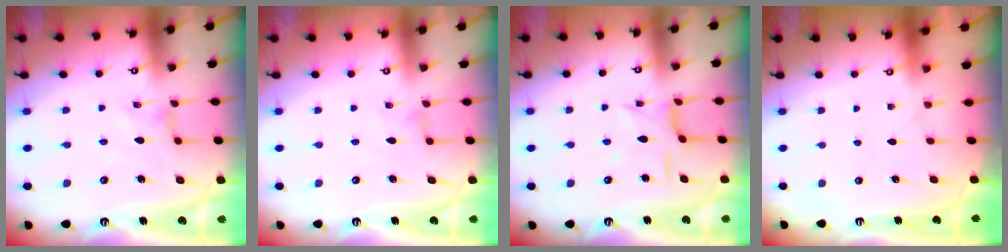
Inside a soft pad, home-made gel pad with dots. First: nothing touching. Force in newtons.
{"total": 0.0}
{"total": 6.2, "press": 6.2, "slide": 0.4}
{"total": 0.0}